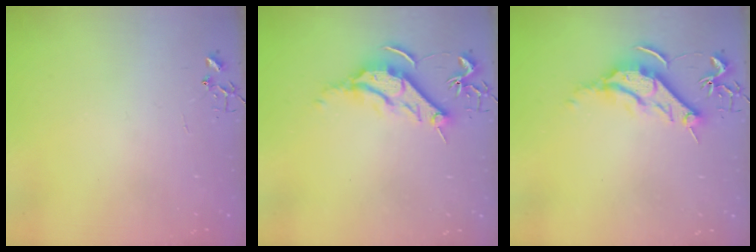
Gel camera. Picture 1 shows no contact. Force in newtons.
{"total": 10.4, "press": 10.4, "slide": 0.2}
{"total": 10.4, "press": 10.4, "slide": 0.2}